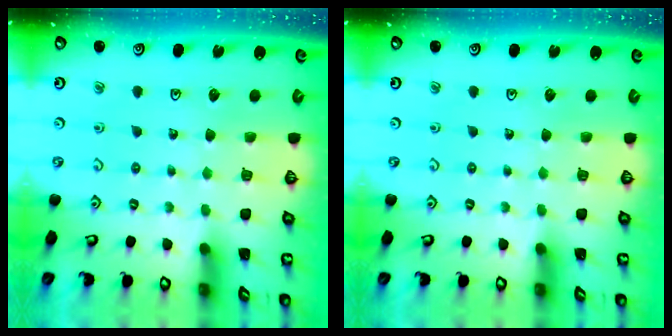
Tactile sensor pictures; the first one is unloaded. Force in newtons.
{"total": 0.0}